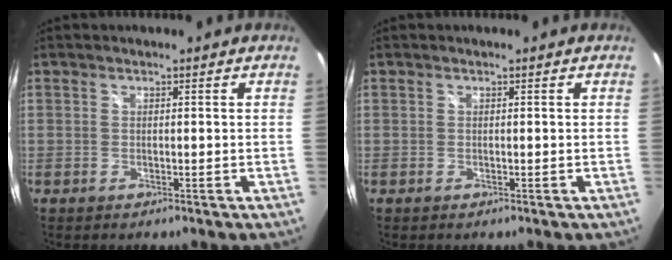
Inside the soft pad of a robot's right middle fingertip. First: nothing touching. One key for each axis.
{"total": 0.0}